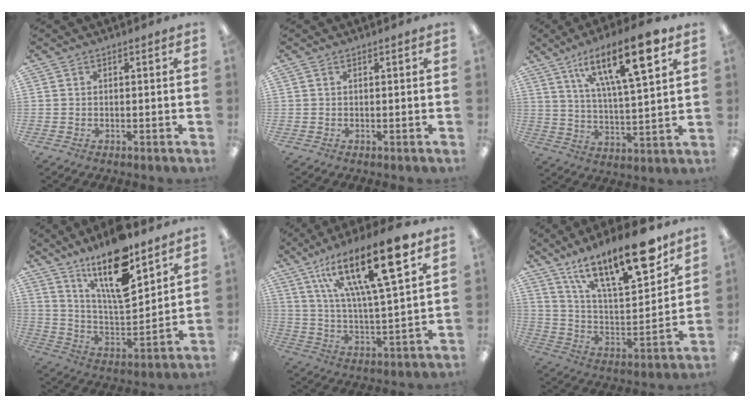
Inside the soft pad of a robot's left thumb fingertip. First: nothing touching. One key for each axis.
{"total": 0.0}
{"total": 18.3, "fx": 10.4, "fy": 5.5, "fz": 14.0, "tx": -0.219, "ty": -0.045, "tz": 0.164}
{"total": 19.0, "fx": 12.8, "fy": 6.0, "fz": 12.8, "tx": -0.217, "ty": -0.074, "tz": 0.211}
{"total": 22.5, "fx": 12.7, "fy": 6.8, "fz": 17.4, "tx": -0.281, "ty": -0.056, "tz": 0.200}
{"total": 23.0, "fx": 15.3, "fy": 7.4, "fz": 15.5, "tx": -0.247, "ty": -0.089, "tz": 0.255}